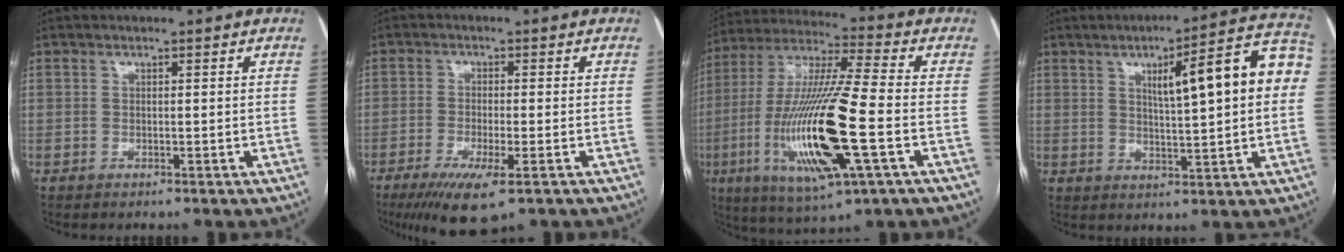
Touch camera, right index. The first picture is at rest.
{"total": 8.1, "force": [-4.6, 1.2, 6.6], "torque": [-0.118, -0.022, -0.074]}
{"total": 21.1, "force": [-5.4, 2.0, 20.3], "torque": [-0.433, -0.026, -0.097]}
{"total": 14.3, "force": [2.8, 1.8, 13.9], "torque": [-0.188, 0.032, 0.036]}